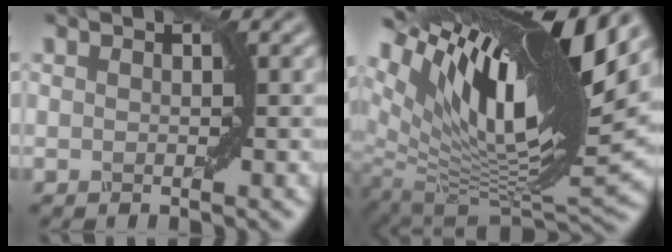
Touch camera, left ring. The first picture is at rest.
{"total": 15.9, "force": [7.0, 5.7, 13.1], "torque": [-0.242, 0.009, 0.127]}